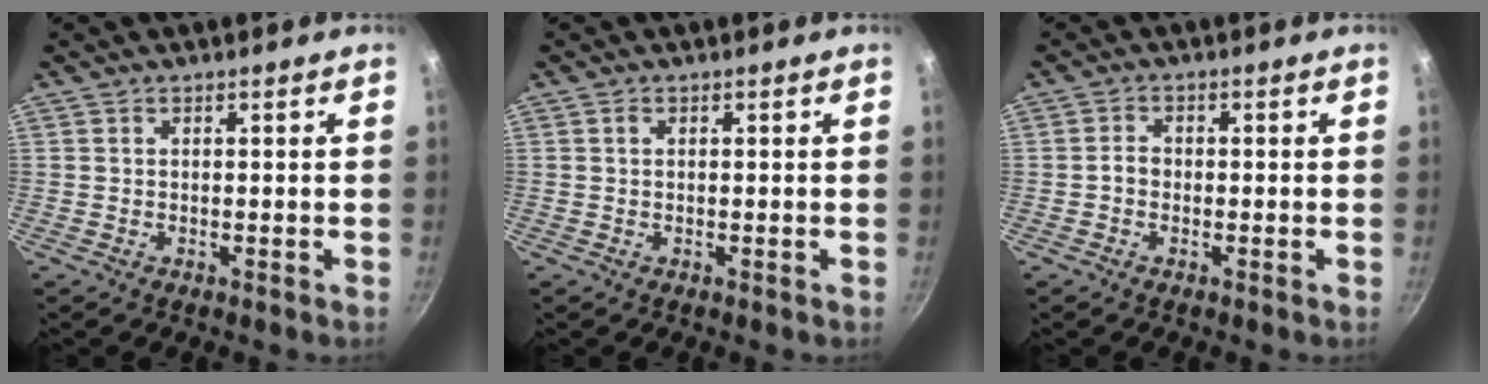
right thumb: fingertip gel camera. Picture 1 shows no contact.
{"total": 0.6, "force": [0.2, 0.4, 0.4], "torque": [-0.009, 0.003, 0.004]}
{"total": 1.6, "force": [-0.5, 1.4, 0.7], "torque": [-0.008, 0.010, -0.012]}